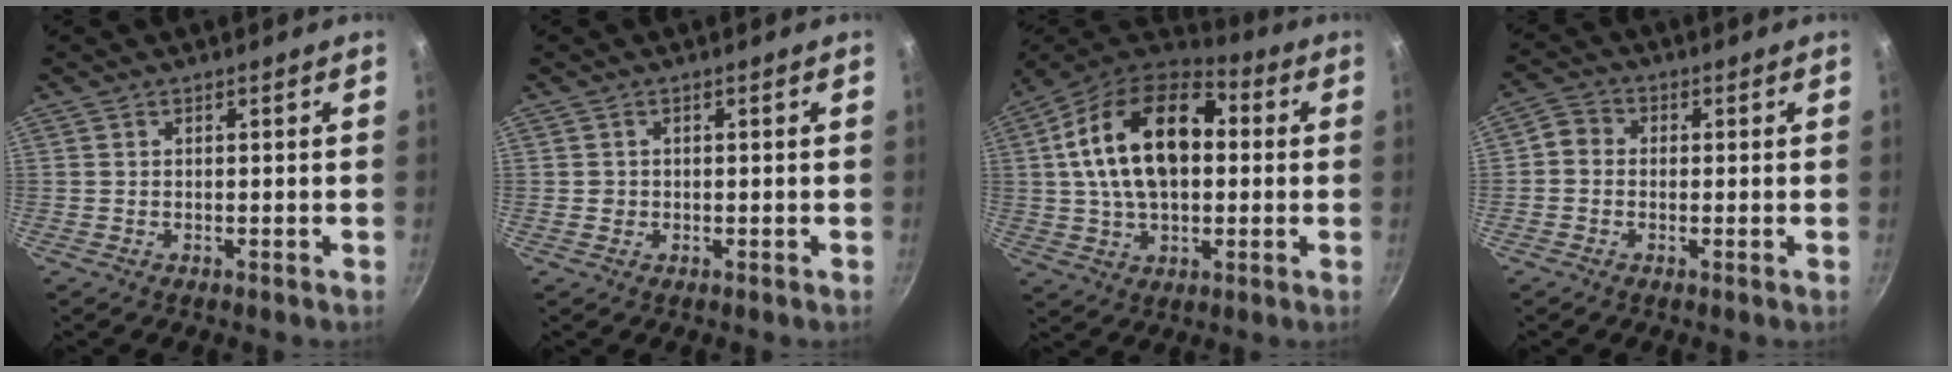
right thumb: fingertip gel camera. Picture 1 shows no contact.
{"total": 1.0, "force": [-0.1, 1.0, 0.2], "torque": [0.001, 0.001, -0.001]}
{"total": 21.0, "force": [2.7, 13.1, 16.2], "torque": [-0.264, 0.029, 0.030]}
{"total": 3.6, "force": [-0.4, 3.2, 1.7], "torque": [-0.024, 0.010, -0.025]}